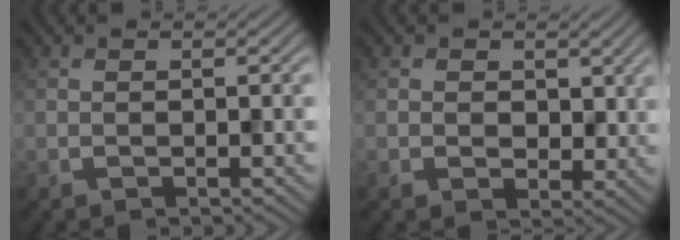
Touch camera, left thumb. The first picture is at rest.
{"total": 3.5, "force": [0.8, 2.8, 1.8], "torque": [-0.045, -0.009, 0.005]}